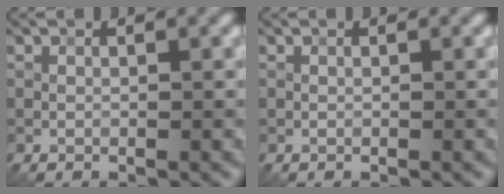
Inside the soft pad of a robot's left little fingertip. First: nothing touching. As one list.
[{"total": 0.0}]